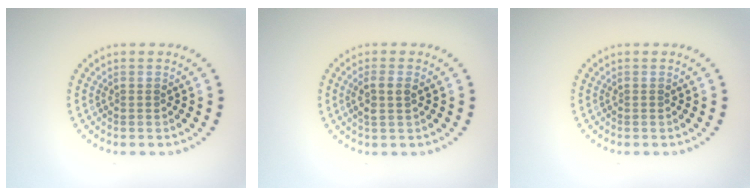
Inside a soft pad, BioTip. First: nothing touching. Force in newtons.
{"total": 1.8, "press": 1.7, "slide": 0.8}
{"total": 0.0}